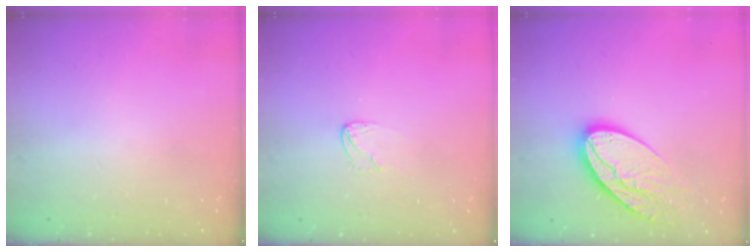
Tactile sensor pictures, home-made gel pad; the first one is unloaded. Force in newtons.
{"total": 3.7, "press": 3.7, "slide": 0.3}
{"total": 14.4, "press": 14.3, "slide": 1.2}